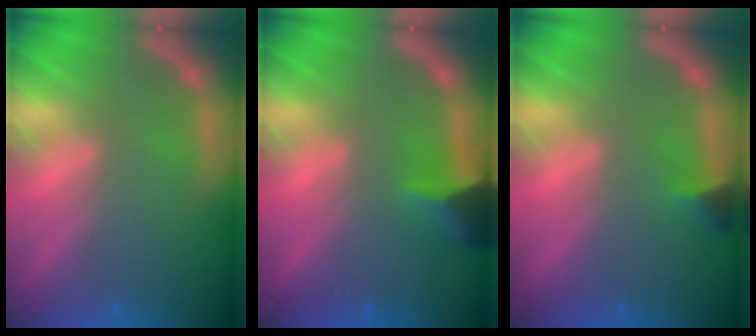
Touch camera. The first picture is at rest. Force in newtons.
{"total": 3.5}
{"total": 1.4}